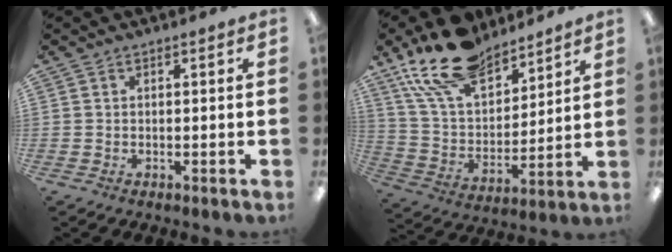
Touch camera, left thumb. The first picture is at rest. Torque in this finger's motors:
{"motor_torque": [0.35, 0.26, 1.42, -1.35, 0.39]}